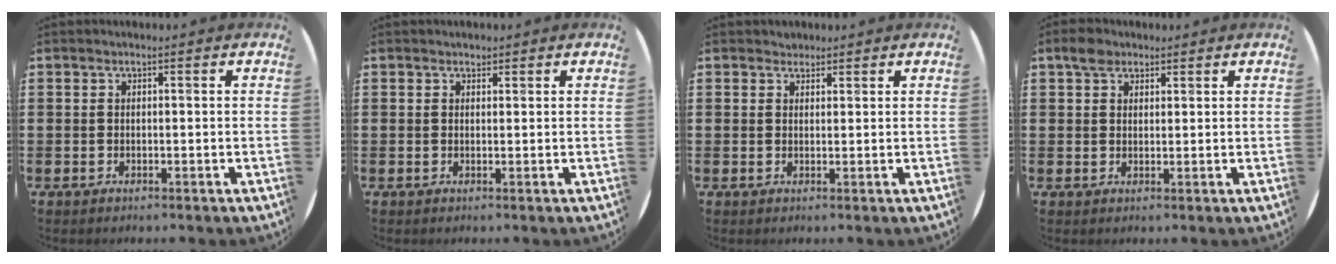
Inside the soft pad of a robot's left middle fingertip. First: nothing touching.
{"total": 0.8, "force": [0.7, 0.3, 0.0], "torque": [0.007, -0.002, 0.012]}
{"total": 0.8, "force": [0.8, 0.3, -0.1], "torque": [0.009, -0.001, 0.014]}
{"total": 2.9, "force": [2.2, 1.6, 0.9], "torque": [-0.007, 0.000, 0.038]}